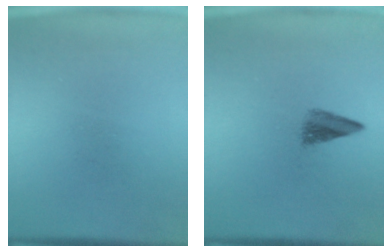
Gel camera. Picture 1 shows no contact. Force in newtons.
{"total": 2.9}